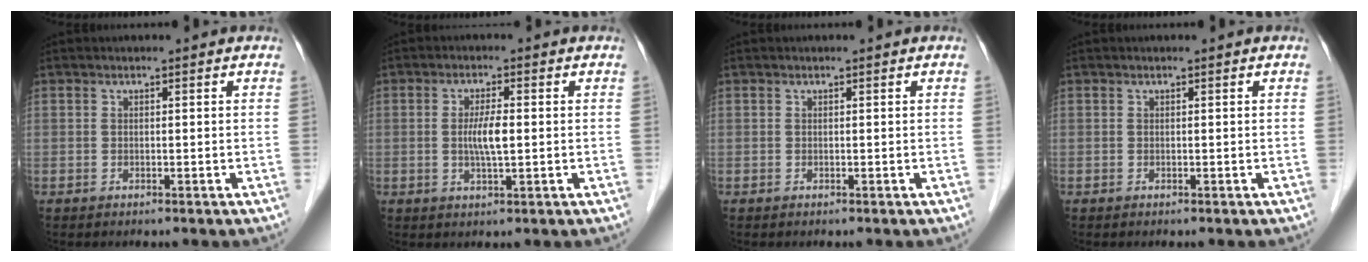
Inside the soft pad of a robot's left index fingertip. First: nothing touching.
{"total": 4.0, "force": [-0.1, 0.6, 3.9], "torque": [-0.078, -0.002, -0.002]}
{"total": 0.0}
{"total": 0.0}